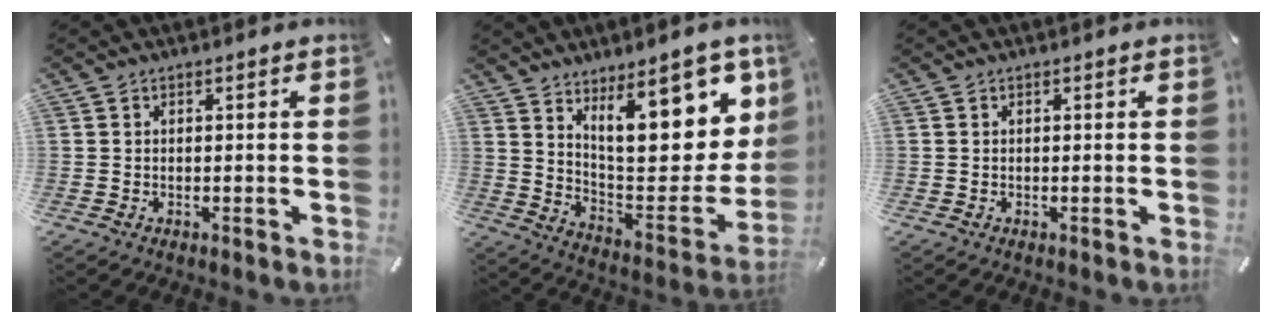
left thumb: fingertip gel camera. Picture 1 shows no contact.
{"total": 21.1, "force": [12.2, 9.1, 14.6], "torque": [-0.190, -0.089, 0.202]}
{"total": 0.0}